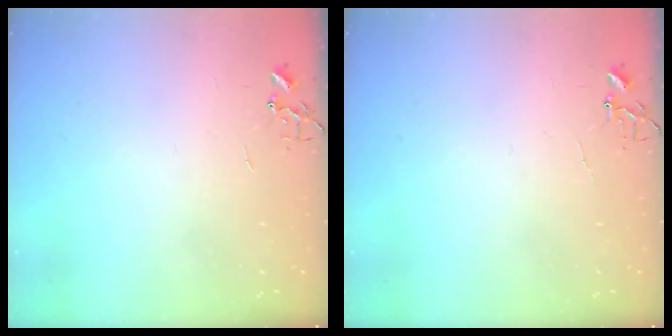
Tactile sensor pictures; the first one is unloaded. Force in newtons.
{"total": 4.3, "press": 4.3, "slide": 0.3}